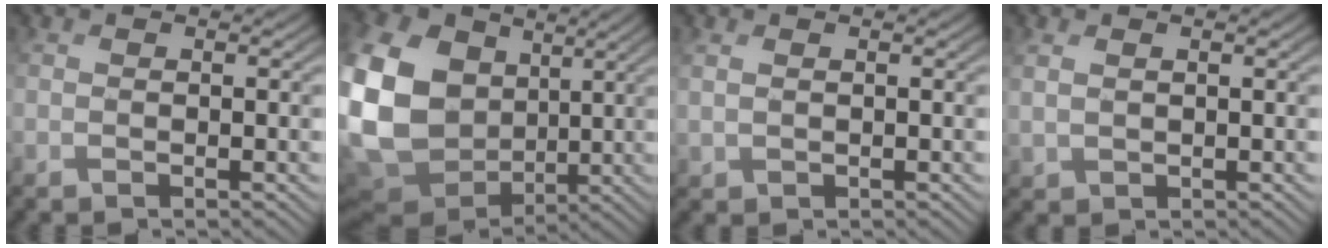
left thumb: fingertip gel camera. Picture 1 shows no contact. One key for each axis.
{"total": 17.7, "fx": 3.5, "fy": 14.3, "fz": 9.8, "tx": -0.294, "ty": 0.007, "tz": 0.084}
{"total": 1.3, "fx": 0.9, "fy": -0.1, "fz": -0.9, "tx": 0.022, "ty": 0.010, "tz": 0.020}
{"total": 1.3, "fx": 1.2, "fy": 0.2, "fz": -0.5, "tx": 0.009, "ty": 0.010, "tz": 0.029}